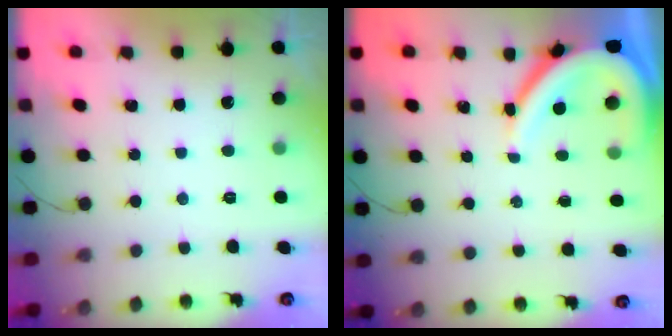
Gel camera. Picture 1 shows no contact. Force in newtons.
{"total": 8.7, "press": 8.6, "slide": 1.0}